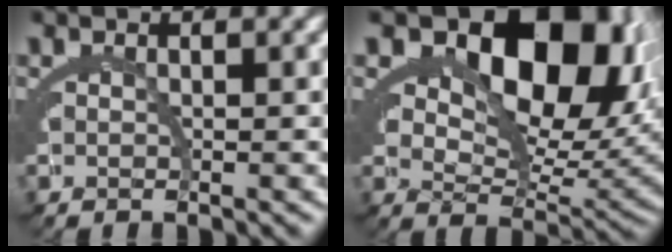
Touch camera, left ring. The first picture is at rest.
{"total": 15.2, "force": [5.1, 9.5, 10.8], "torque": [-0.166, -0.008, 0.077]}